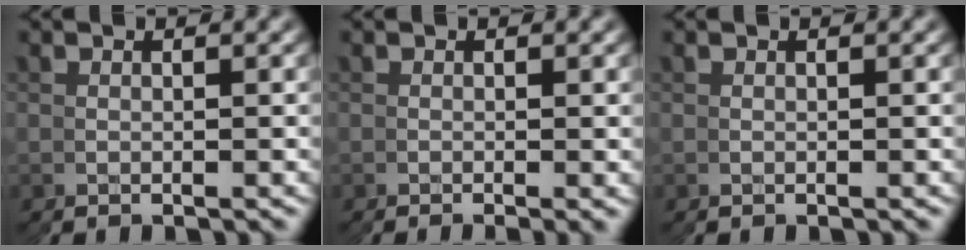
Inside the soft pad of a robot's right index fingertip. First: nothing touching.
{"total": 0.9, "force": [-0.1, -0.9, -0.1], "torque": [0.002, 0.007, -0.006]}
{"total": 0.0}